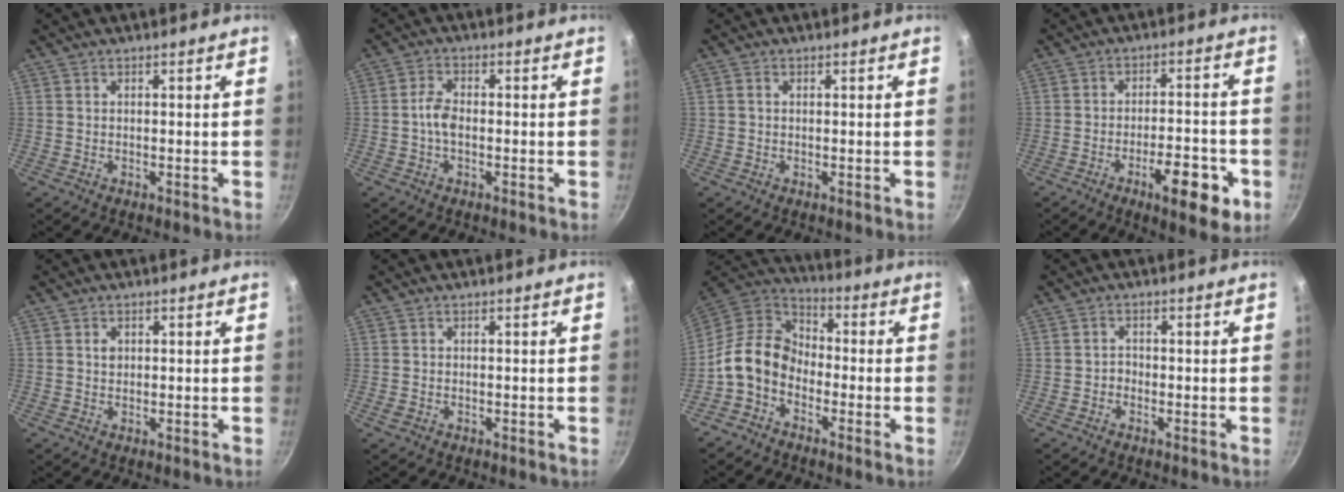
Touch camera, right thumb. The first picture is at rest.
{"total": 3.9, "force": [-0.7, 2.2, 3.1], "torque": [-0.060, 0.016, -0.019]}
{"total": 0.9, "force": [0.1, 0.7, 0.6], "torque": [-0.010, 0.005, 0.001]}
{"total": 12.0, "force": [-5.1, 4.2, 10.1], "torque": [-0.121, 0.021, -0.069]}
{"total": 1.4, "force": [0.3, 1.1, 0.8], "torque": [-0.008, 0.002, 0.003]}
{"total": 1.1, "force": [-0.5, 0.9, 0.5], "torque": [-0.008, 0.000, -0.008]}
{"total": 11.7, "force": [-3.4, 8.7, 7.0], "torque": [-0.102, 0.046, -0.090]}
{"total": 1.5, "force": [-0.8, 1.1, 0.6], "torque": [-0.003, 0.012, -0.017]}